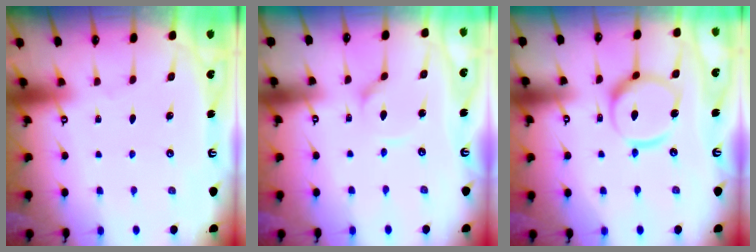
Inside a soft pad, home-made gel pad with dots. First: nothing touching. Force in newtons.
{"total": 2.6, "press": 2.5, "slide": 0.3}
{"total": 15.2, "press": 15.1, "slide": 1.5}